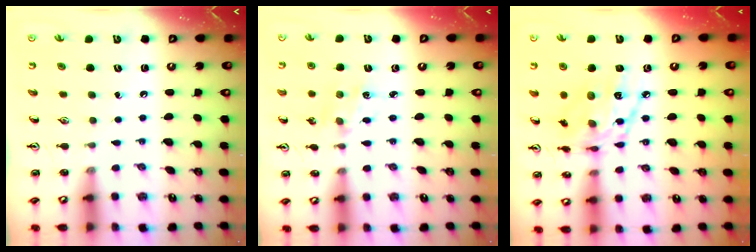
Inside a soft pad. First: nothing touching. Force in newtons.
{"total": 1.8, "press": 1.7, "slide": 0.3}
{"total": 14.4, "press": 14.3, "slide": 0.8}